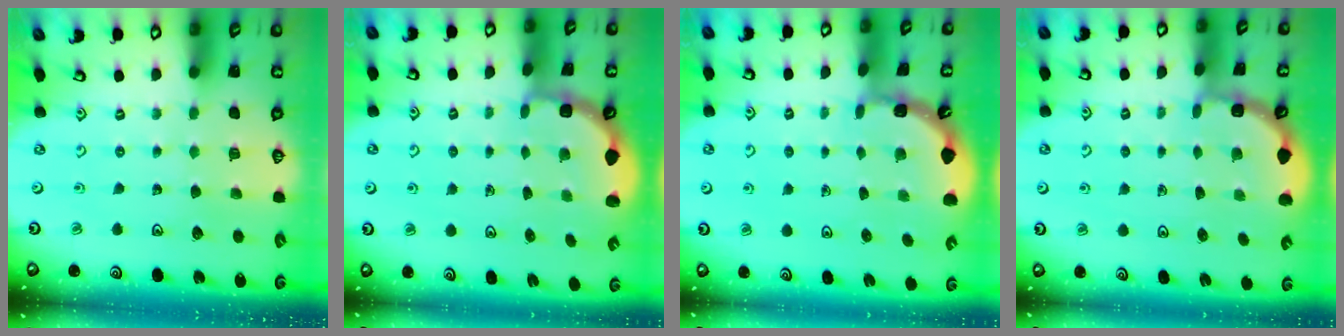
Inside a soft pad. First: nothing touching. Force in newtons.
{"total": 2.4, "press": 1.7, "slide": 1.7}
{"total": 1.6, "press": 1.6, "slide": 0.1}
{"total": 2.1, "press": 2.1, "slide": 0.2}